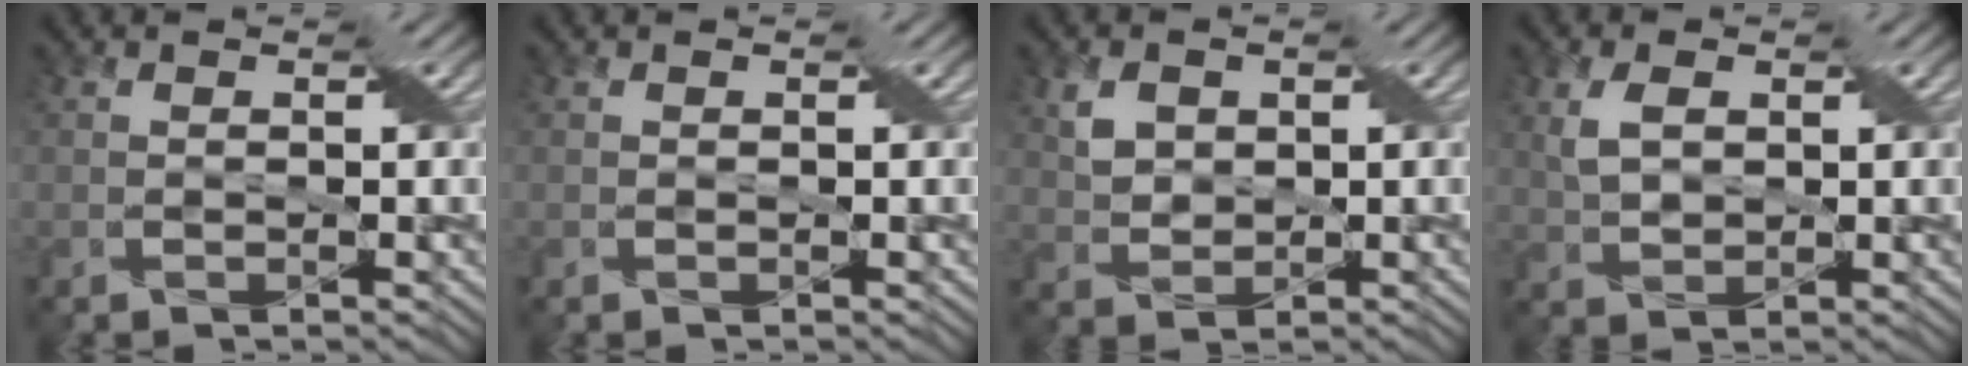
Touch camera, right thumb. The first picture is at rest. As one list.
[{"total": 0.0}, {"total": 3.3, "force": [1.2, 2.5, 1.8], "torque": [-0.045, 0.003, 0.024]}, {"total": 3.7, "force": [1.2, 2.4, 2.6], "torque": [-0.067, 0.006, 0.024]}]